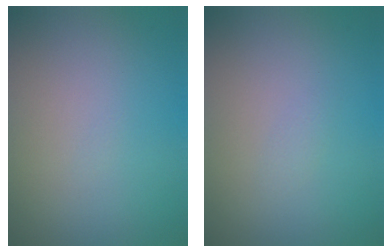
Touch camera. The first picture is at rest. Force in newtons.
{"total": 0.5, "press": 0.5, "slide": 0.1}